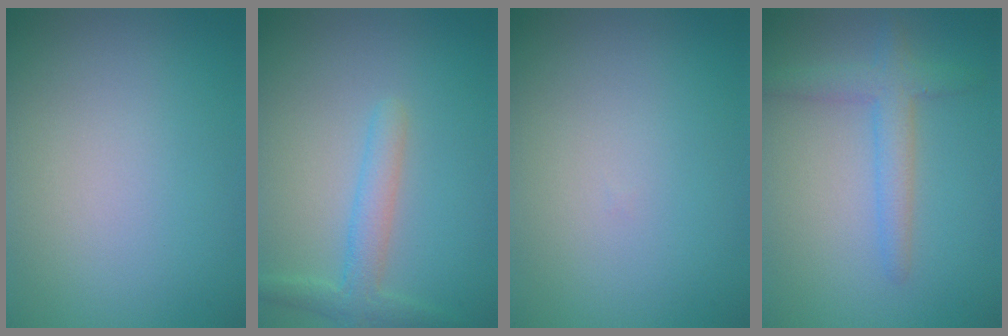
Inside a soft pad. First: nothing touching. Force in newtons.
{"total": 2.6, "press": 2.6, "slide": 0.2}
{"total": 0.0}
{"total": 2.8, "press": 2.8, "slide": 0.2}